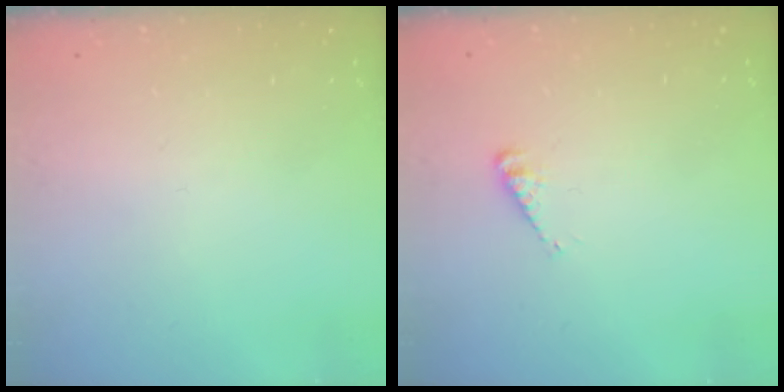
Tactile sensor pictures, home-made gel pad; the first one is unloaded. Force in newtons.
{"total": 3.5, "press": 3.5, "slide": 0.5}